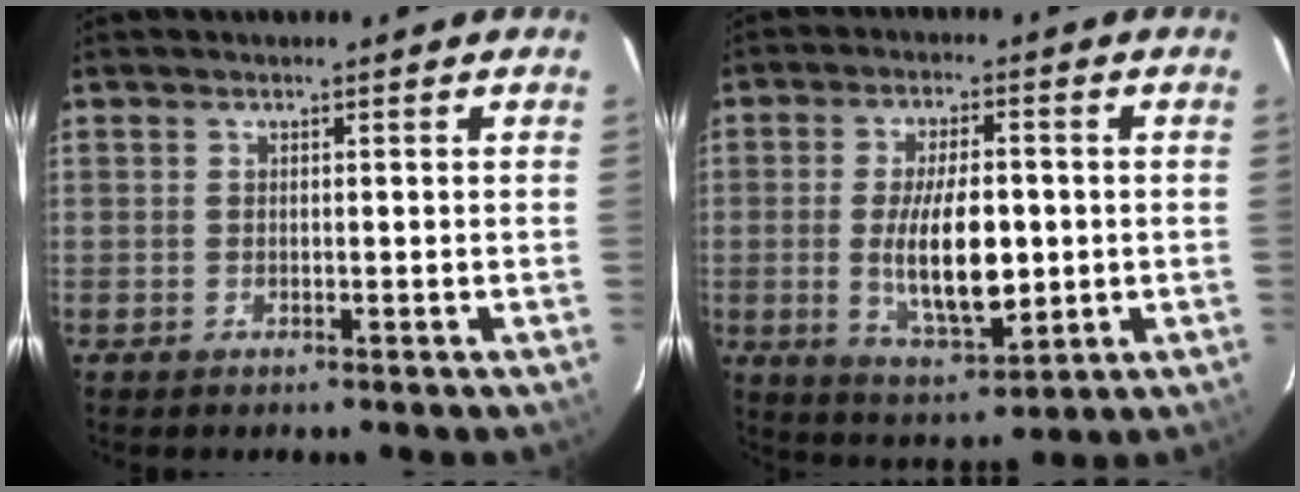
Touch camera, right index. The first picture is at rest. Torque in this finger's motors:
{"motor_torque": [0.52, 0.06, 0.54, 0.10]}